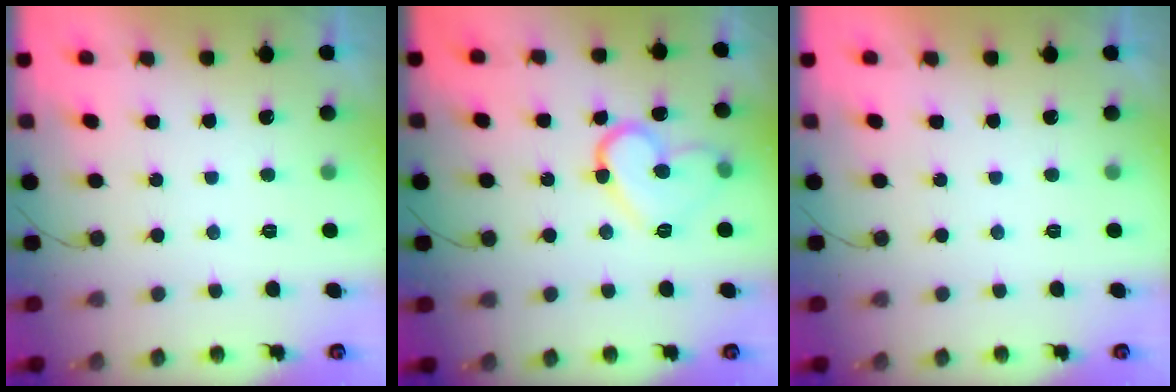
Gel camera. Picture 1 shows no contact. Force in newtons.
{"total": 12.4, "press": 12.4, "slide": 0.8}
{"total": 1.7, "press": 1.6, "slide": 0.1}